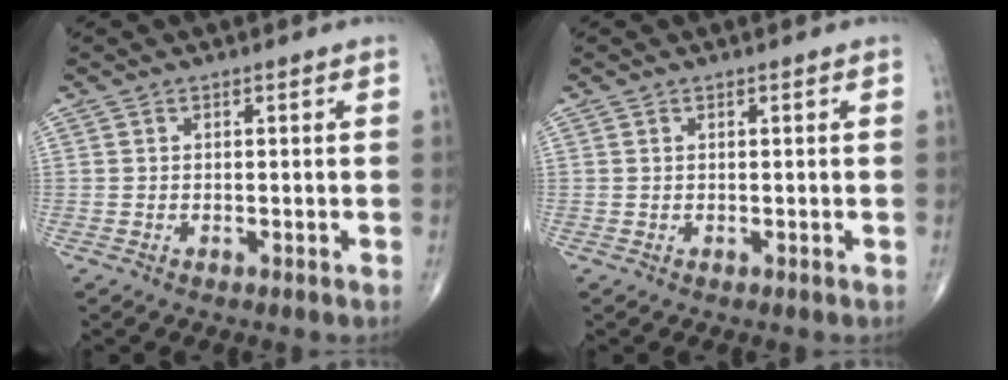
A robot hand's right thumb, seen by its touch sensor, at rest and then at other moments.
{"total": 0.0}